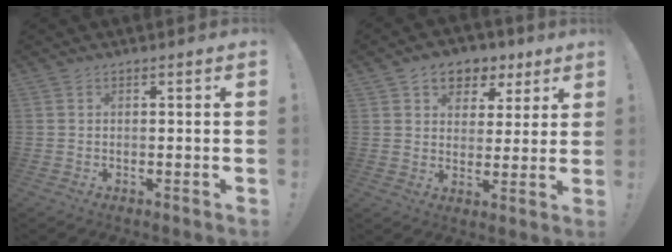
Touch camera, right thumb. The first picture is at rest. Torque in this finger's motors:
{"motor_torque": [0.00, 0.08, 0.50, 0.29, -0.01]}